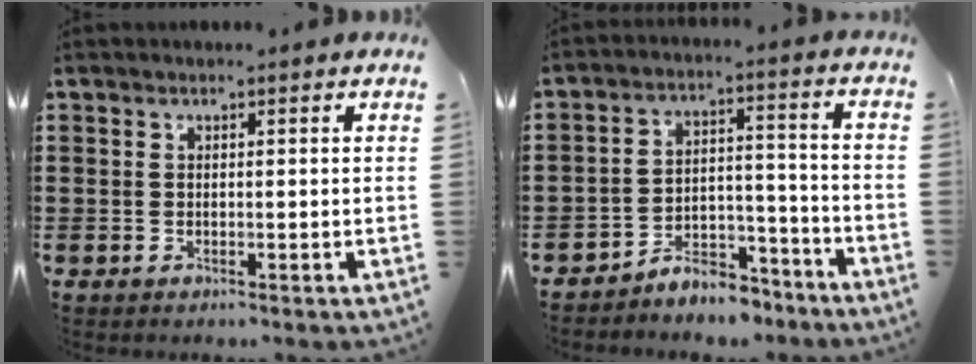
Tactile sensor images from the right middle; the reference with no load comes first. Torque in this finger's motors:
{"motor_torque": [0.88, -0.38, 0.01, 0.01]}